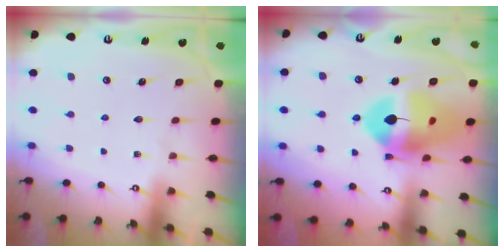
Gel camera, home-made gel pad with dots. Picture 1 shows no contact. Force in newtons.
{"total": 18.2, "press": 18.1, "slide": 2.2}